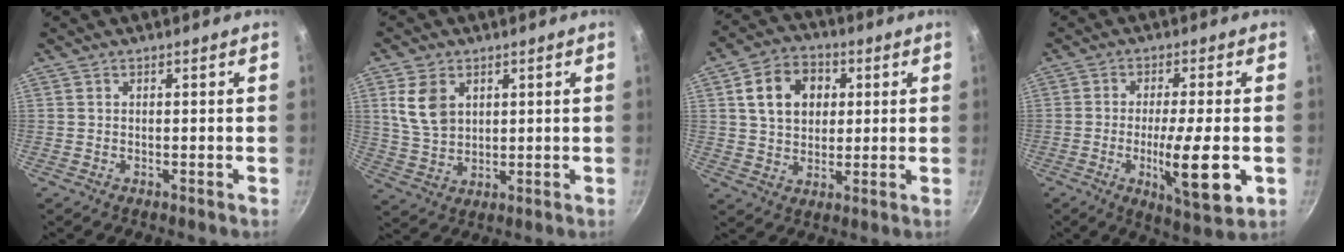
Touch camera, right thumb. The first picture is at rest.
{"total": 8.0, "force": [2.8, 5.7, 4.9], "torque": [-0.079, -0.014, 0.062]}
{"total": 11.5, "force": [3.1, 8.8, 6.8], "torque": [-0.094, 0.007, 0.045]}
{"total": 12.6, "force": [-2.9, 2.5, 12.0], "torque": [-0.188, -0.004, -0.044]}